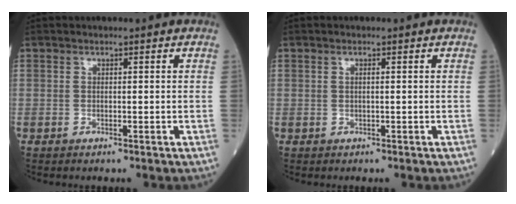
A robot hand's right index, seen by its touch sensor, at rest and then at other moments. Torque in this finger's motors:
{"motor_torque": [0.02, 0.02, -0.05, 0.00]}